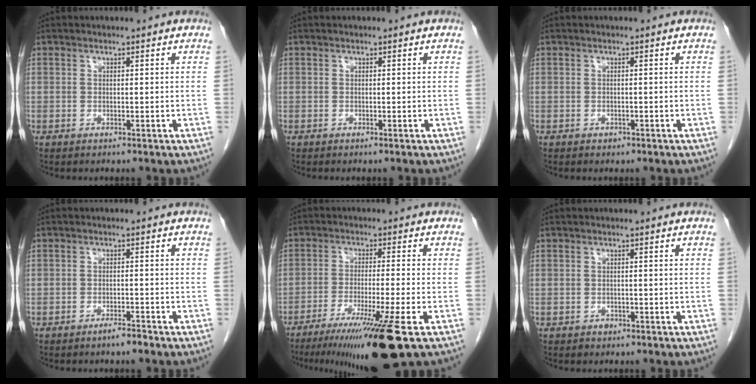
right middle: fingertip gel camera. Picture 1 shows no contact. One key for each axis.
{"total": 0.0}
{"total": 0.6, "fx": -0.4, "fy": 0.4, "fz": 0.2, "tx": -0.005, "ty": 0.001, "tz": -0.006}
{"total": 1.9, "fx": -1.6, "fy": 0.1, "fz": 1.0, "tx": -0.018, "ty": -0.001, "tz": -0.027}
{"total": 13.4, "fx": -8.6, "fy": -1.4, "fz": 10.2, "tx": -0.164, "ty": -0.045, "tz": -0.141}
{"total": 0.8, "fx": -0.5, "fy": 0.6, "fz": 0.1, "tx": -0.005, "ty": 0.002, "tz": -0.007}